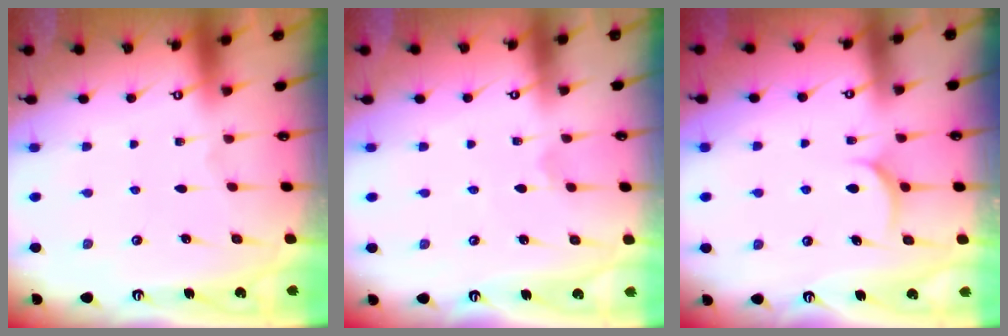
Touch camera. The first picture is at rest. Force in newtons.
{"total": 1.2, "press": 1.2, "slide": 0.1}
{"total": 6.2, "press": 6.2, "slide": 0.2}